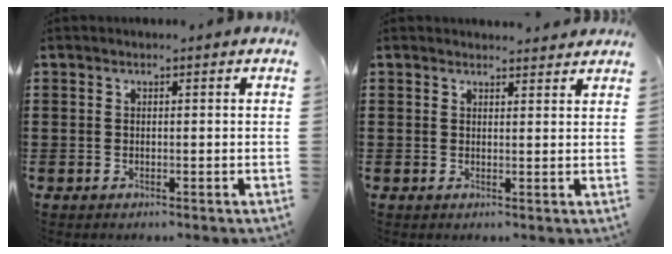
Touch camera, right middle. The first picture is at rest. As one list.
[{"total": 1.5, "force": [1.5, 0.2, 0.0], "torque": [0.005, -0.002, 0.027]}]